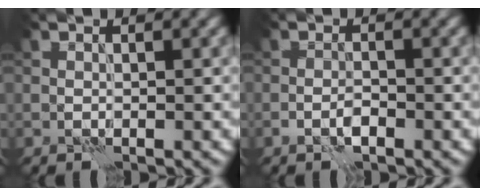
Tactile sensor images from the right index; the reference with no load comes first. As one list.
[{"total": 1.3, "force": [-0.8, 0.4, 0.9], "torque": [-0.017, 0.003, -0.018]}]